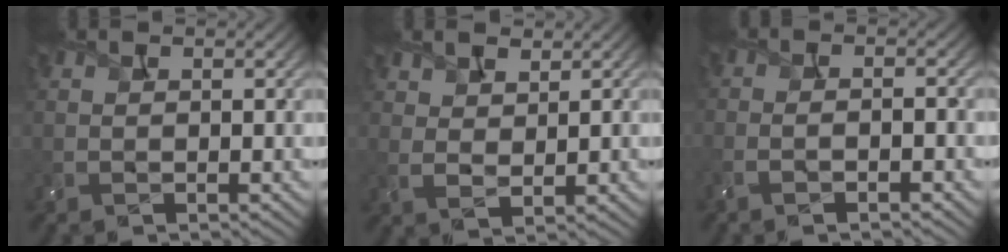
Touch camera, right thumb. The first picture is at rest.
{"total": 3.9, "force": [2.8, 2.0, 1.8], "torque": [-0.039, -0.001, 0.056]}
{"total": 3.0, "force": [-1.6, 0.7, 2.4], "torque": [-0.033, 0.008, -0.036]}